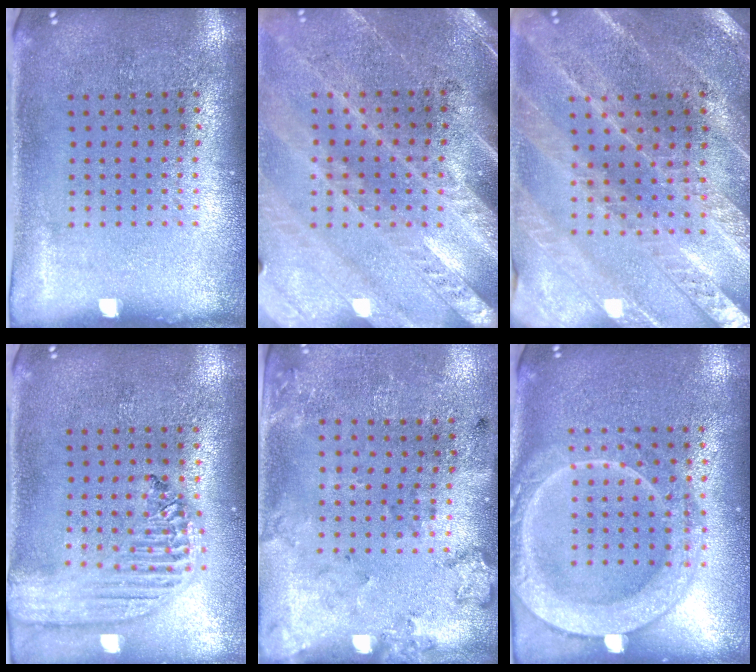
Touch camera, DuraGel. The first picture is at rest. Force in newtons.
{"total": 3.0, "press": 2.7, "slide": 1.3}
{"total": 2.4, "press": 2.4, "slide": 0.3}
{"total": 2.2, "press": 1.9, "slide": 1.1}
{"total": 2.0, "press": 1.3, "slide": 1.5}
{"total": 2.1, "press": 2.1, "slide": 0.2}